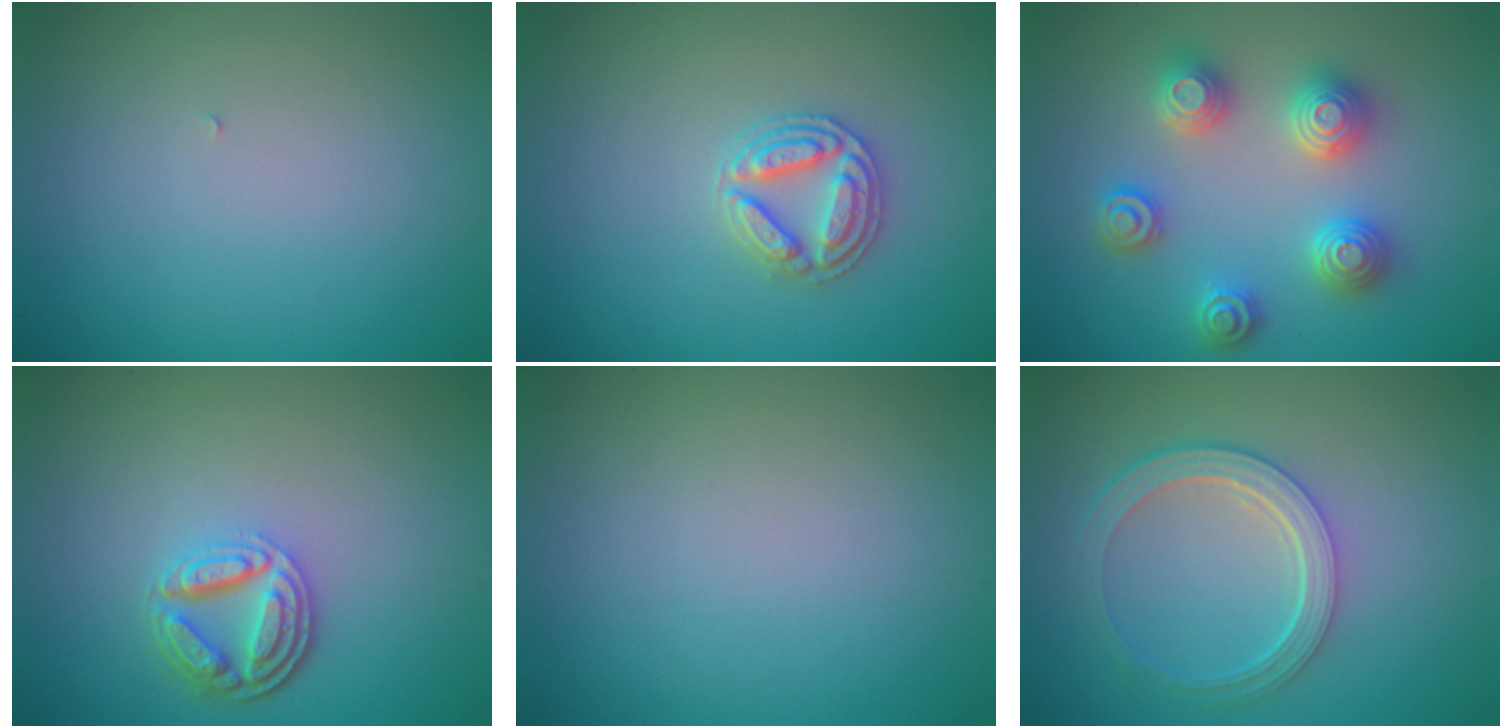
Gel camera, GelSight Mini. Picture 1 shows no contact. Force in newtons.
{"total": 2.9, "press": 2.9, "slide": 0.2}
{"total": 4.8, "press": 4.7, "slide": 0.8}
{"total": 4.1, "press": 3.2, "slide": 2.6}
{"total": 0.0}
{"total": 4.3, "press": 3.2, "slide": 2.9}